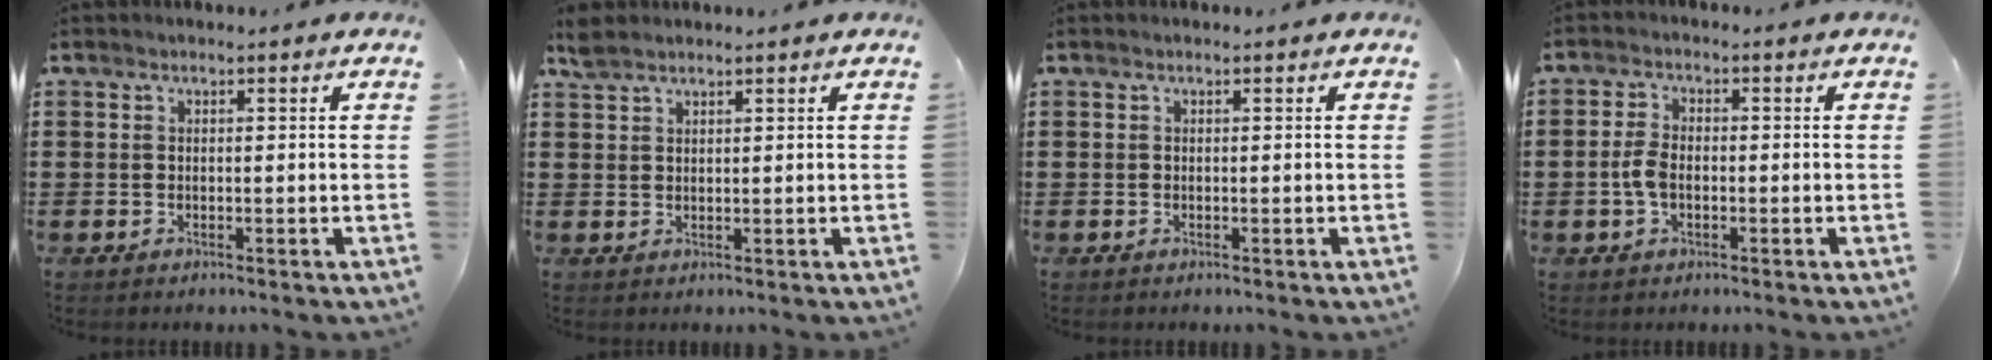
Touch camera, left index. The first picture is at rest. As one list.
[{"total": 2.2, "force": [1.9, 0.8, 0.9], "torque": [-0.023, 0.002, 0.036]}, {"total": 0.0}, {"total": 3.8, "force": [-0.7, 2.0, 3.1], "torque": [-0.080, -0.003, -0.019]}]